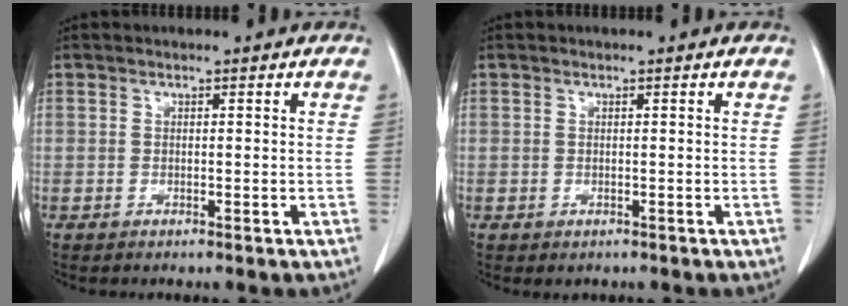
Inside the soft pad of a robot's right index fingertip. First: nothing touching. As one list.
[{"total": 0.7, "force": [-0.2, 0.6, 0.1], "torque": [-0.004, 0.004, 0.000]}]